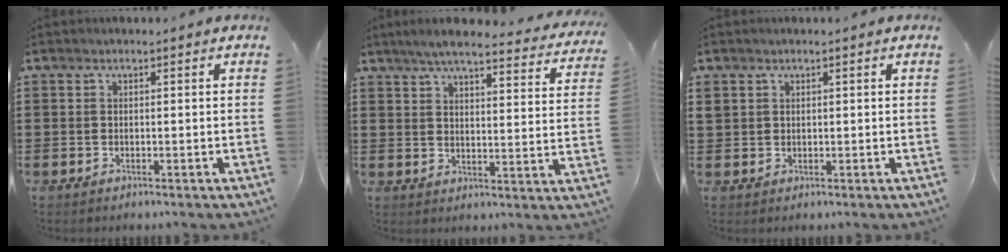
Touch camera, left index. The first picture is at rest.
{"total": 5.7, "force": [5.1, 0.2, 2.6], "torque": [-0.069, -0.026, 0.087]}
{"total": 1.2, "force": [0.7, 0.9, 0.3], "torque": [-0.009, 0.004, 0.014]}